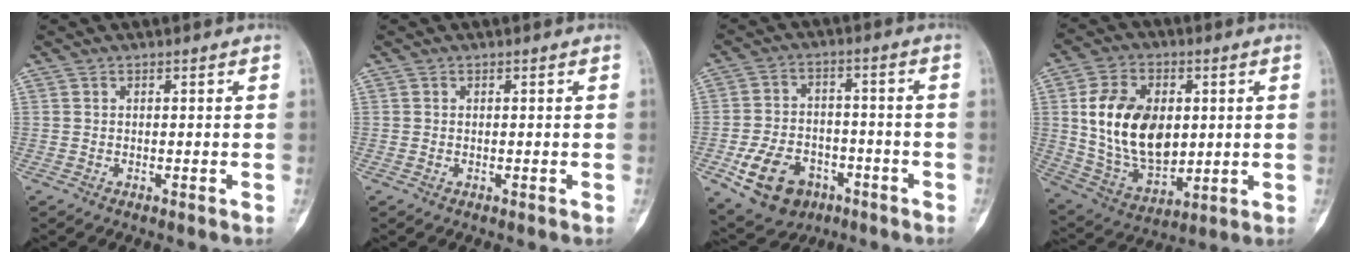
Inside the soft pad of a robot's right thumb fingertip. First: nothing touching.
{"total": 0.0}
{"total": 13.2, "force": [-5.7, 9.4, 7.2], "torque": [-0.108, 0.032, -0.084]}
{"total": 19.1, "force": [2.4, 12.4, 14.3], "torque": [-0.221, -0.015, 0.057]}